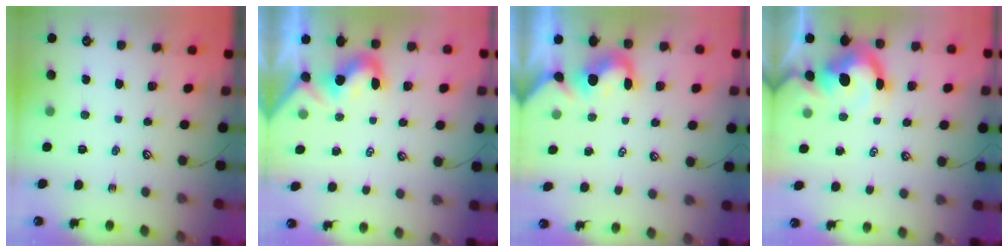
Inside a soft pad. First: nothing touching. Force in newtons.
{"total": 2.0, "press": 1.9, "slide": 0.6}
{"total": 0.0}
{"total": 6.7, "press": 6.6, "slide": 1.1}